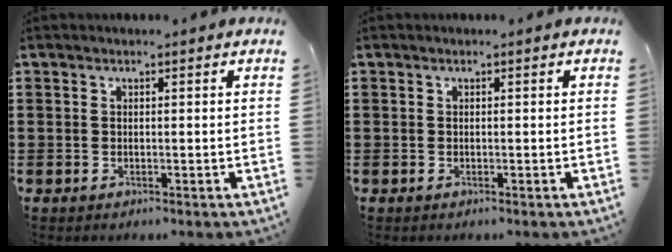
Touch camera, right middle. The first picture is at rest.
{"total": 0.0}